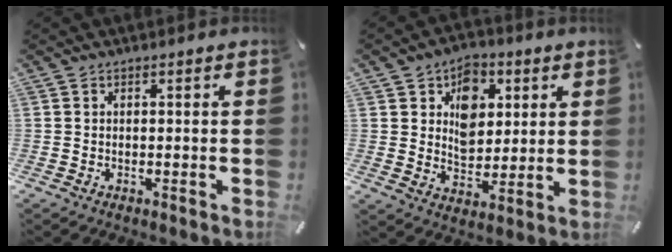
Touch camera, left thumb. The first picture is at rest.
{"total": 9.6, "force": [3.2, 7.7, 4.6], "torque": [-0.063, -0.006, 0.057]}